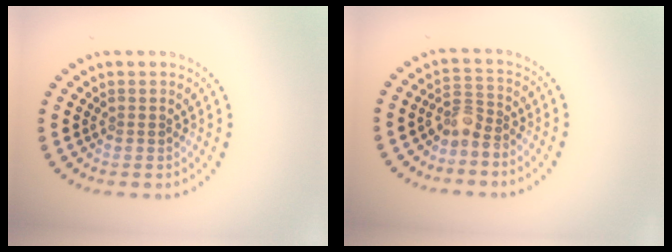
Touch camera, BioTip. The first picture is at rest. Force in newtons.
{"total": 2.0, "press": 1.5, "slide": 1.4}